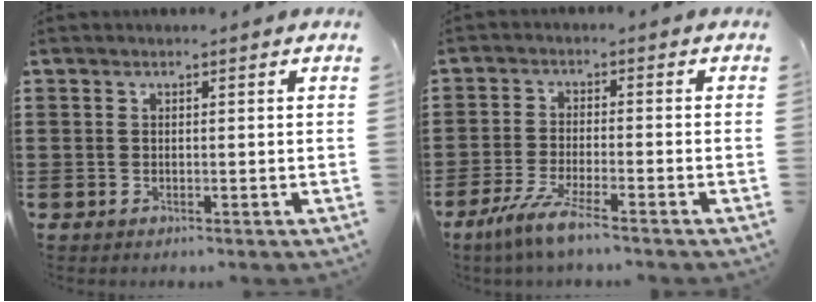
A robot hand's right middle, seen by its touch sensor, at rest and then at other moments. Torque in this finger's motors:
{"motor_torque": [2.14, 0.00, 0.47, 0.20]}